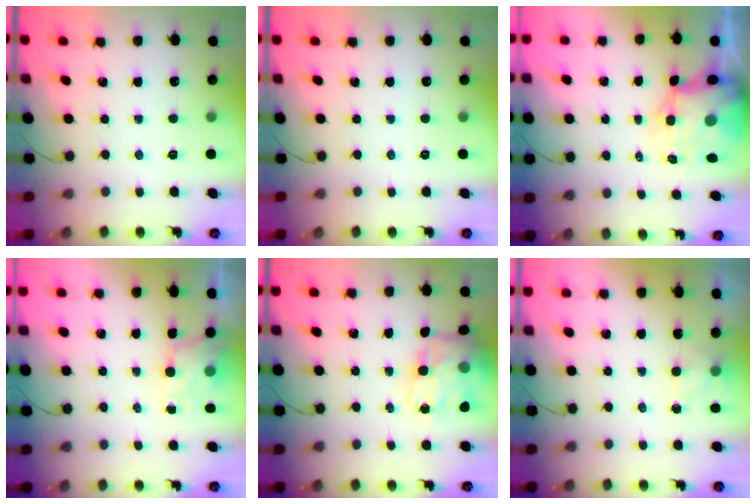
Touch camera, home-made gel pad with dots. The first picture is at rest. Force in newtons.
{"total": 0.0}
{"total": 8.9, "press": 8.3, "slide": 3.0}
{"total": 4.4, "press": 4.3, "slide": 1.0}
{"total": 13.8, "press": 13.6, "slide": 2.3}
{"total": 2.4, "press": 2.0, "slide": 1.4}